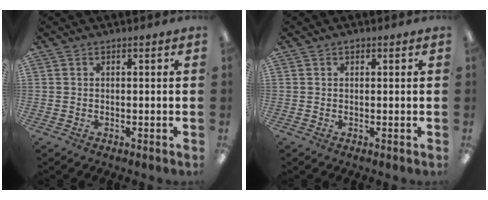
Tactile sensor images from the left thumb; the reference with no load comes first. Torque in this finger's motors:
{"motor_torque": [0.08, 0.10, 0.00, 0.02, -0.01]}